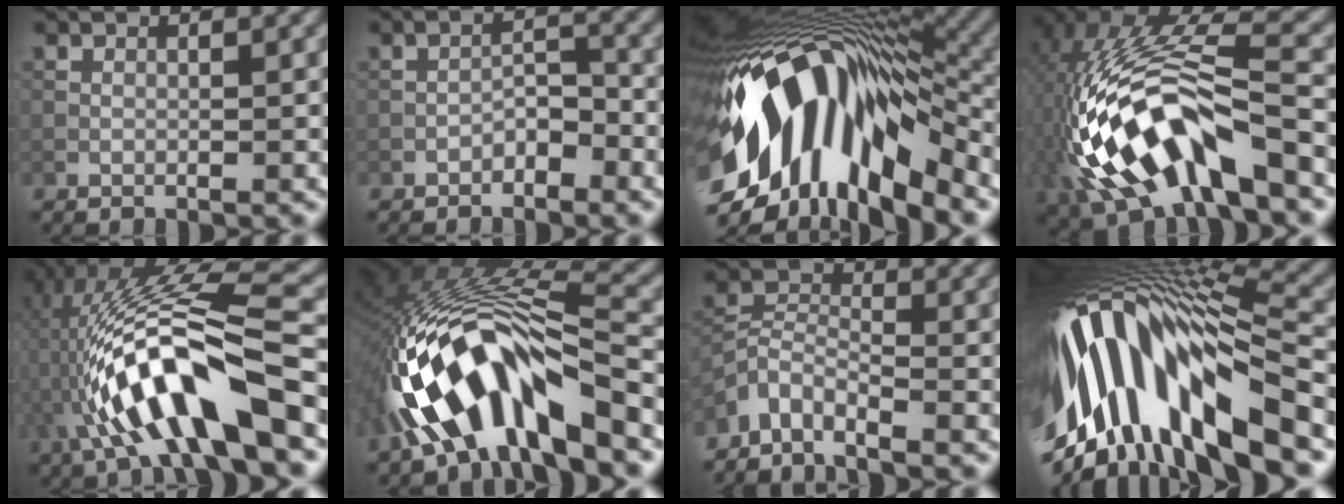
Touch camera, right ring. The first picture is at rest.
{"total": 1.7, "force": [-1.2, 0.8, 0.9], "torque": [-0.008, 0.013, -0.022]}
{"total": 15.9, "force": [-4.3, 7.7, 13.2], "torque": [-0.226, 0.007, -0.074]}
{"total": 13.0, "force": [-4.9, 5.4, 10.8], "torque": [-0.217, 0.008, -0.084]}
{"total": 12.7, "force": [-4.0, 3.4, 11.6], "torque": [-0.211, 0.017, -0.062]}
{"total": 11.8, "force": [-5.8, 4.3, 9.4], "torque": [-0.169, 0.010, -0.099]}
{"total": 3.0, "force": [-2.8, 1.0, 0.6], "torque": [-0.010, 0.004, -0.069]}
{"total": 15.9, "force": [-3.6, 6.5, 14.0], "torque": [-0.256, 0.011, -0.050]}